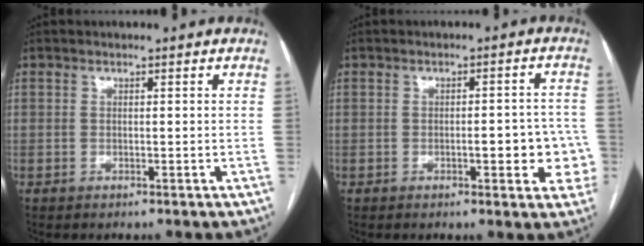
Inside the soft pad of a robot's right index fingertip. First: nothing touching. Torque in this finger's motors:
{"motor_torque": [0.86, -0.33, 0.50, 0.09]}